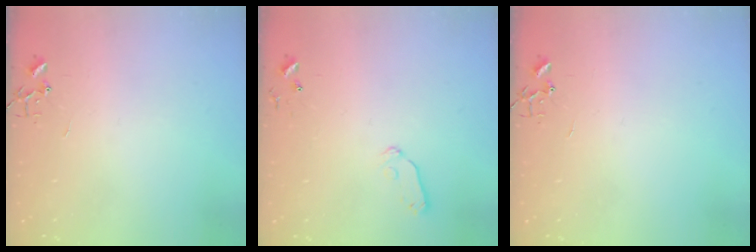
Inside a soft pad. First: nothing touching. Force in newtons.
{"total": 6.8, "press": 6.7, "slide": 0.8}
{"total": 0.0}